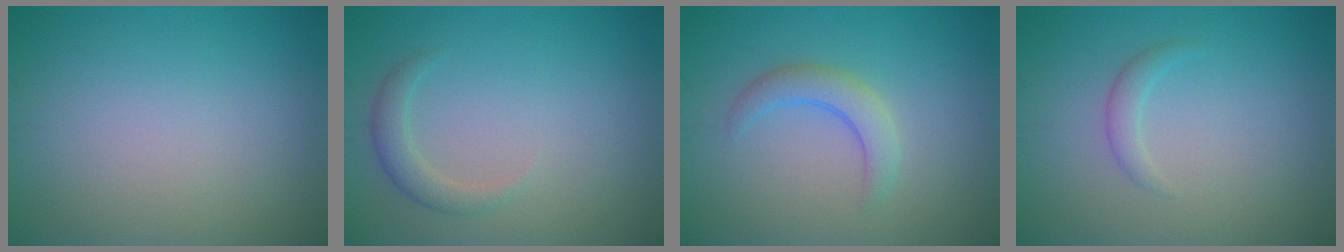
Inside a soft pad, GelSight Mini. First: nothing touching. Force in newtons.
{"total": 1.8, "press": 1.8, "slide": 0.2}
{"total": 2.6, "press": 2.6, "slide": 0.2}
{"total": 1.3, "press": 1.3, "slide": 0.0}